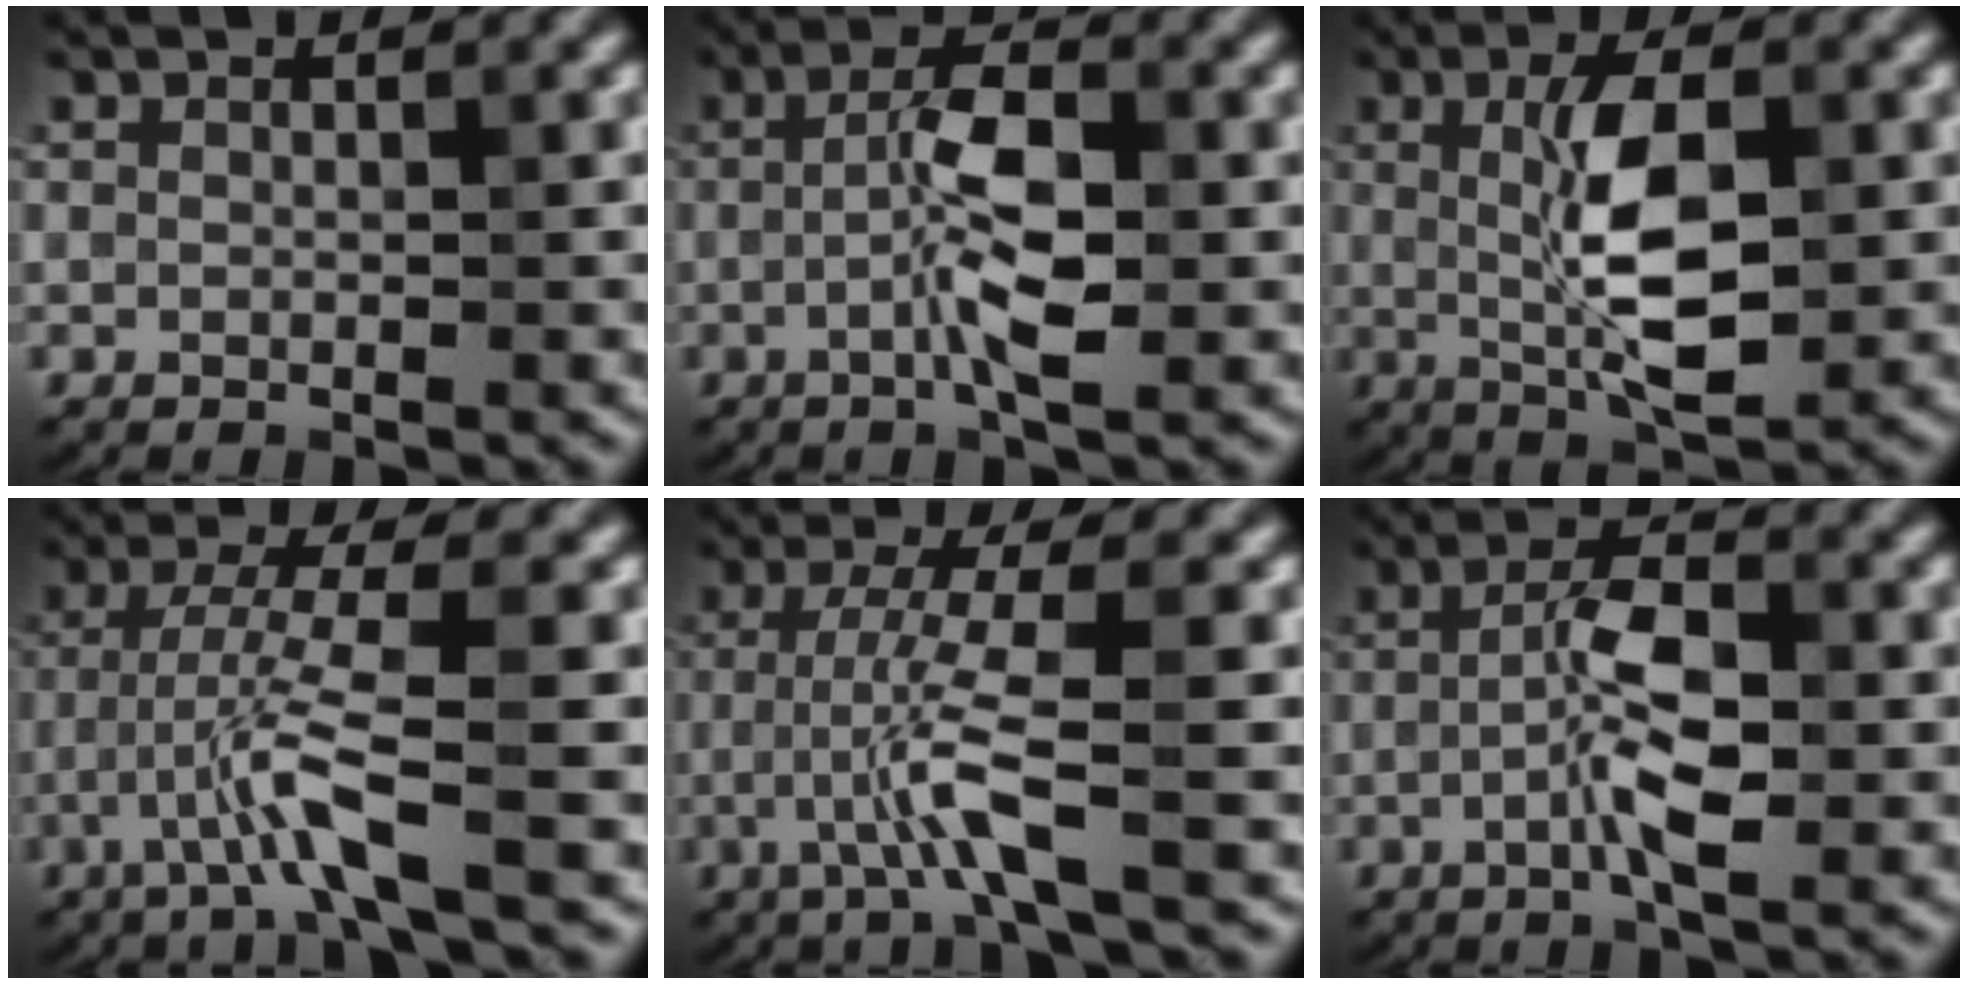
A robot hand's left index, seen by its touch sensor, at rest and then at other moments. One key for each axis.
{"total": 5.0, "fx": -0.9, "fy": 1.2, "fz": 4.8, "tx": -0.095, "ty": 0.008, "tz": -0.023}
{"total": 6.8, "fx": 0.3, "fy": 2.2, "fz": 6.5, "tx": -0.120, "ty": -0.001, "tz": 0.004}
{"total": 4.4, "fx": -1.9, "fy": -0.4, "fz": 3.9, "tx": -0.086, "ty": 0.008, "tz": -0.042}
{"total": 4.3, "fx": -1.3, "fy": 0.0, "fz": 4.1, "tx": -0.087, "ty": 0.007, "tz": -0.030}
{"total": 4.7, "fx": -1.1, "fy": 1.1, "fz": 4.4, "tx": -0.088, "ty": 0.009, "tz": -0.028}